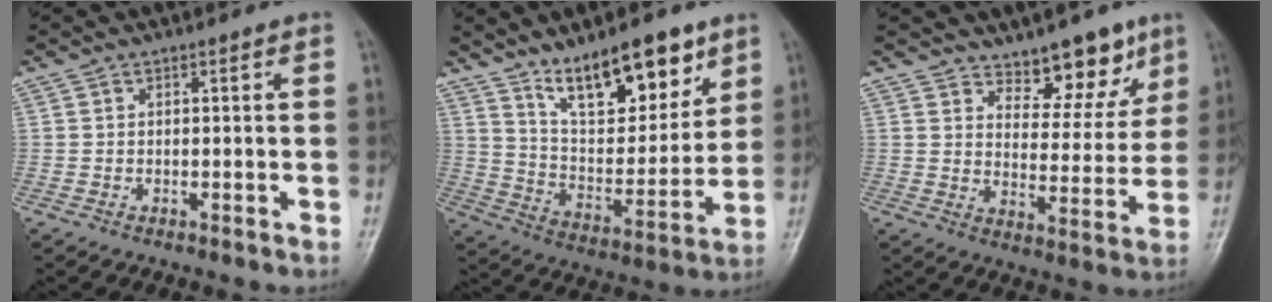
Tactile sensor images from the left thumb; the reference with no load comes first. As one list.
[{"total": 17.4, "force": [11.4, 6.8, 11.3], "torque": [-0.131, -0.069, 0.204]}, {"total": 9.8, "force": [7.1, 4.9, 4.7], "torque": [-0.021, -0.048, 0.109]}]